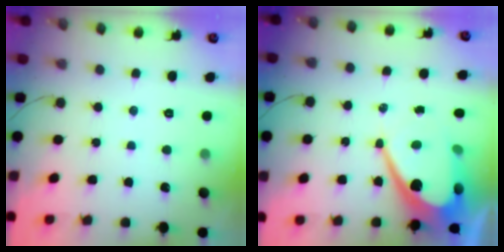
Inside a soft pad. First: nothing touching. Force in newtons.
{"total": 14.4, "press": 14.4, "slide": 0.9}